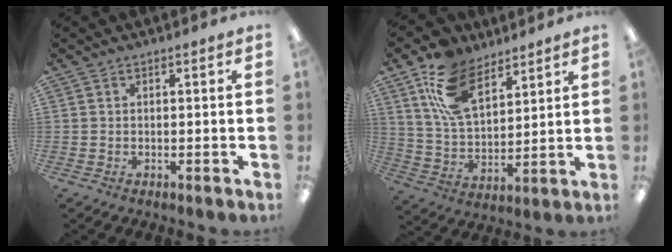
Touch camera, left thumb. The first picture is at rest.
{"total": 15.5, "force": [9.1, 8.6, 9.1], "torque": [-0.187, -0.020, 0.172]}